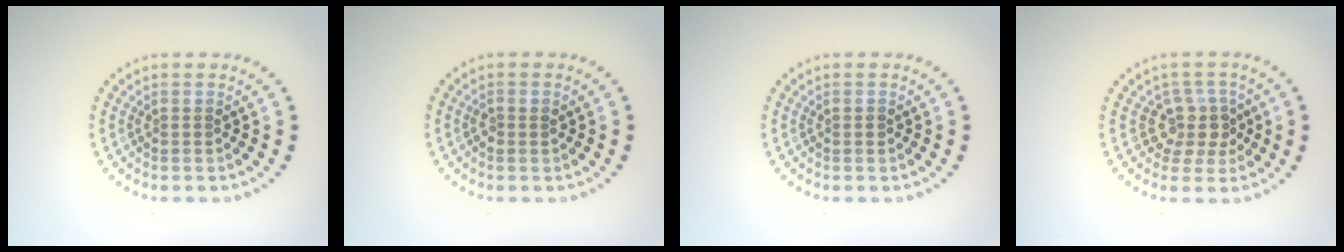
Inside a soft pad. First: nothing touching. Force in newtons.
{"total": 0.8, "press": 0.8, "slide": 0.1}
{"total": 0.6, "press": 0.6, "slide": 0.1}
{"total": 2.9, "press": 2.3, "slide": 1.7}